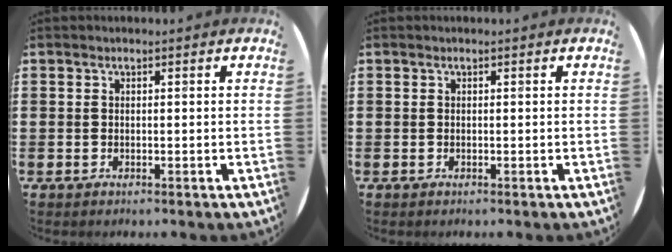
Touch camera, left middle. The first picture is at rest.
{"total": 0.0}